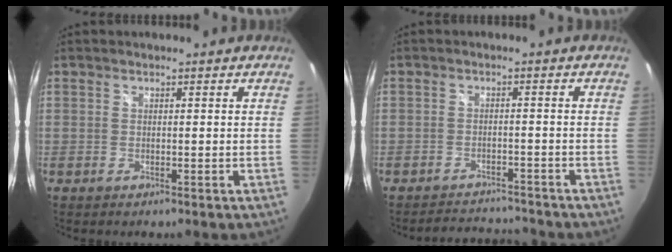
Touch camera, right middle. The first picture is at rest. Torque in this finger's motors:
{"motor_torque": [0.07, -0.43, 0.04, 0.01]}